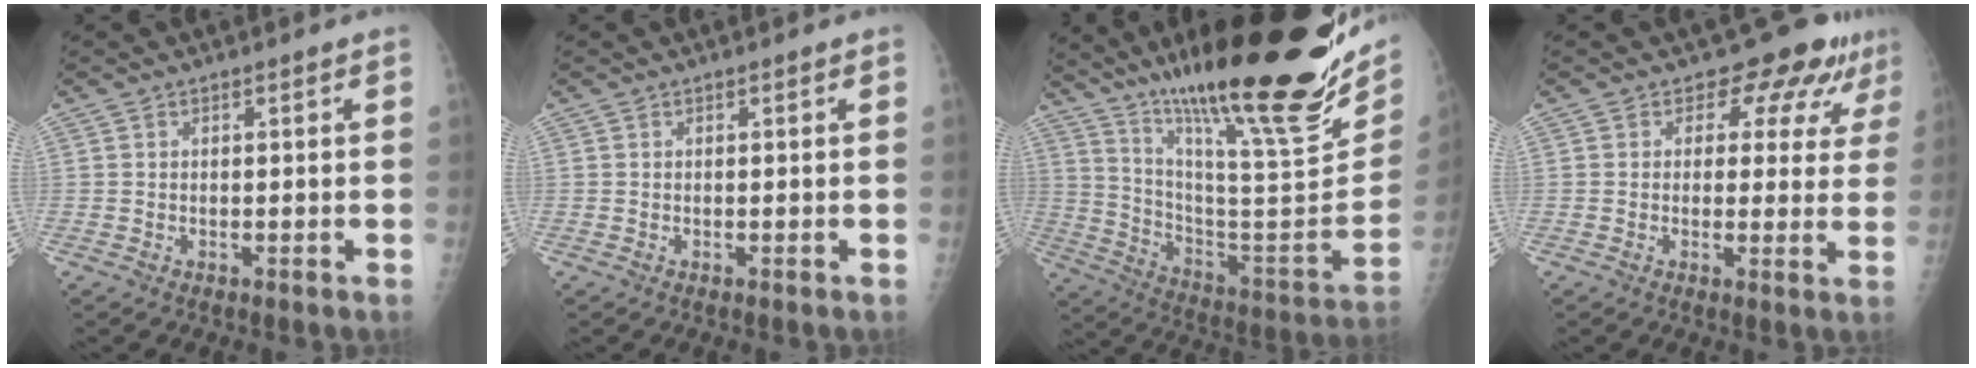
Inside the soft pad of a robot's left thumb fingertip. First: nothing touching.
{"total": 0.0}
{"total": 34.7, "force": [24.1, 6.2, 24.2], "torque": [-0.346, -0.101, 0.376]}
{"total": 8.0, "force": [6.1, 4.5, 2.6], "torque": [0.008, -0.030, 0.055]}